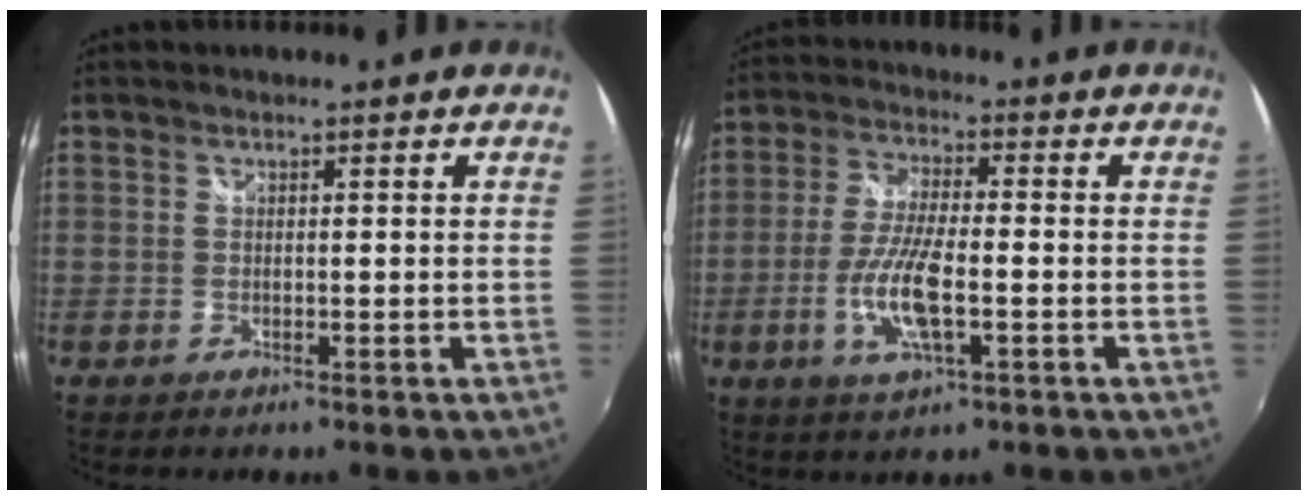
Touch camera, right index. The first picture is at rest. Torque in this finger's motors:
{"motor_torque": [0.32, -0.23, 0.24, 0.12]}